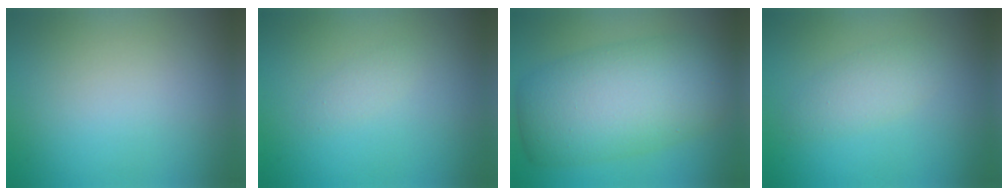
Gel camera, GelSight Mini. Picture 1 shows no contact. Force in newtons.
{"total": 1.0, "press": 1.0, "slide": 0.0}
{"total": 10.5, "press": 10.5, "slide": 0.2}
{"total": 2.3, "press": 2.3, "slide": 0.1}